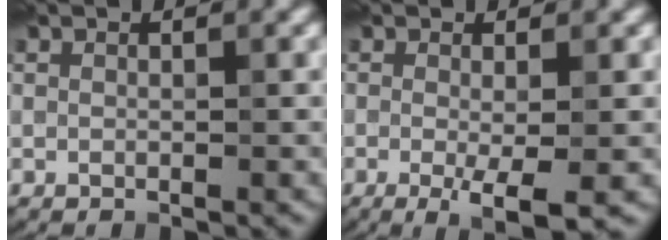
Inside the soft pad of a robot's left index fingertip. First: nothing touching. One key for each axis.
{"total": 3.7, "fx": -1.0, "fy": 0.6, "fz": 3.5, "tx": -0.061, "ty": -0.015, "tz": -0.015}